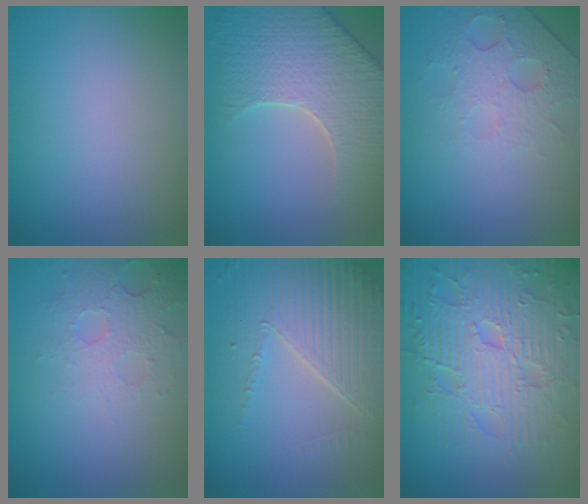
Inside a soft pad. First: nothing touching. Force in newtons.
{"total": 7.1, "press": 5.9, "slide": 3.9}
{"total": 4.9, "press": 3.2, "slide": 3.7}
{"total": 3.9, "press": 3.0, "slide": 2.5}
{"total": 5.1, "press": 4.2, "slide": 2.9}
{"total": 9.5, "press": 6.8, "slide": 6.6}